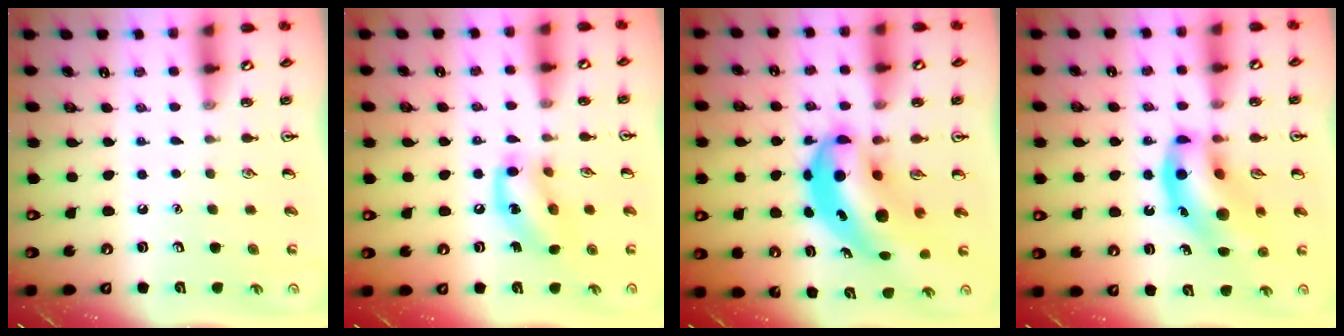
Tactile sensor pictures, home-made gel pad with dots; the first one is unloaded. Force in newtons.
{"total": 12.7, "press": 12.5, "slide": 2.2}
{"total": 10.3, "press": 9.9, "slide": 3.0}
{"total": 16.3, "press": 15.8, "slide": 3.8}